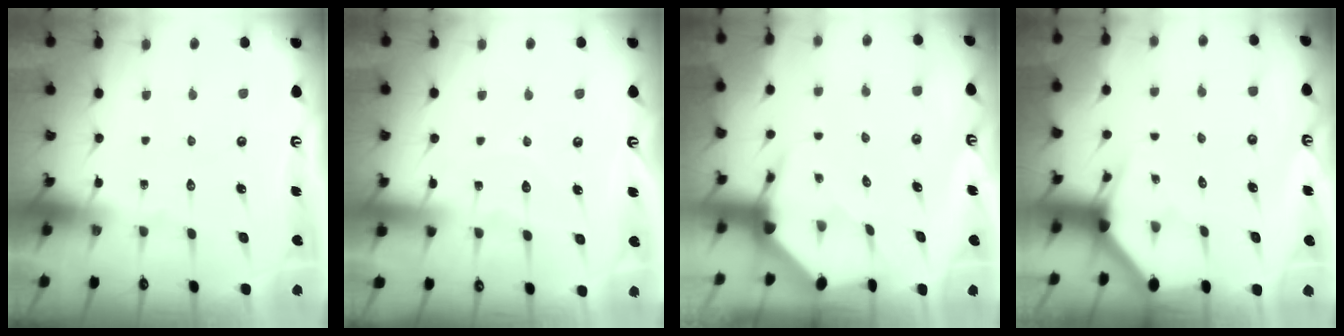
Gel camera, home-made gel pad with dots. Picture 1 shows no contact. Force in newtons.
{"total": 6.1, "press": 6.1, "slide": 0.1}
{"total": 3.7, "press": 3.6, "slide": 0.4}
{"total": 2.6, "press": 2.6, "slide": 0.1}